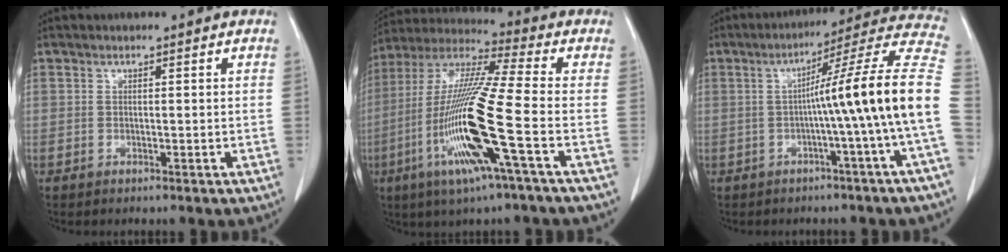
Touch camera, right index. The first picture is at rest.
{"total": 17.8, "force": [-5.6, -0.5, 16.9], "torque": [-0.350, -0.018, -0.116]}
{"total": 16.4, "force": [-1.9, -2.5, 16.0], "torque": [-0.209, 0.026, -0.038]}